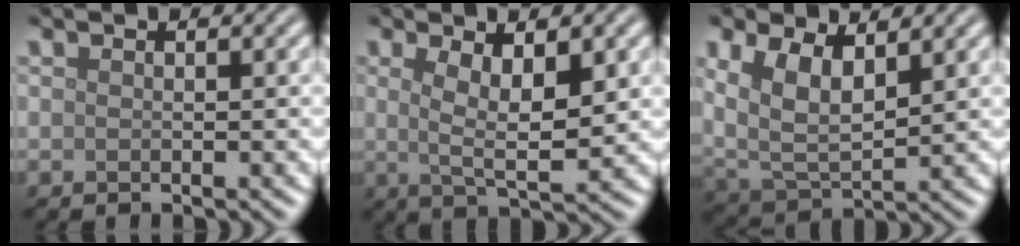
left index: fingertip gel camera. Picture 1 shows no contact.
{"total": 5.0, "force": [1.1, 1.5, 4.7], "torque": [-0.082, -0.004, 0.020]}
{"total": 6.8, "force": [2.7, 3.7, 5.0], "torque": [-0.111, -0.003, 0.048]}